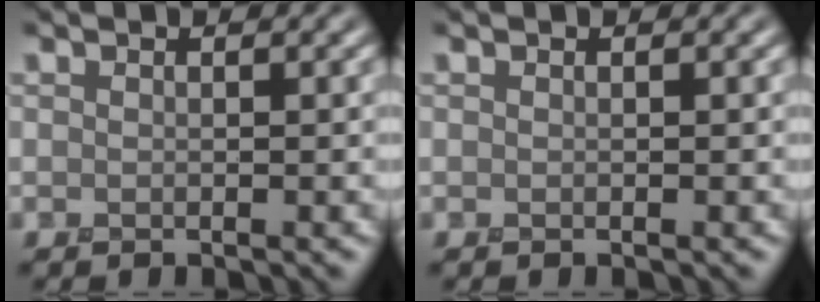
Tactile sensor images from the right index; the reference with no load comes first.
{"total": 0.0}